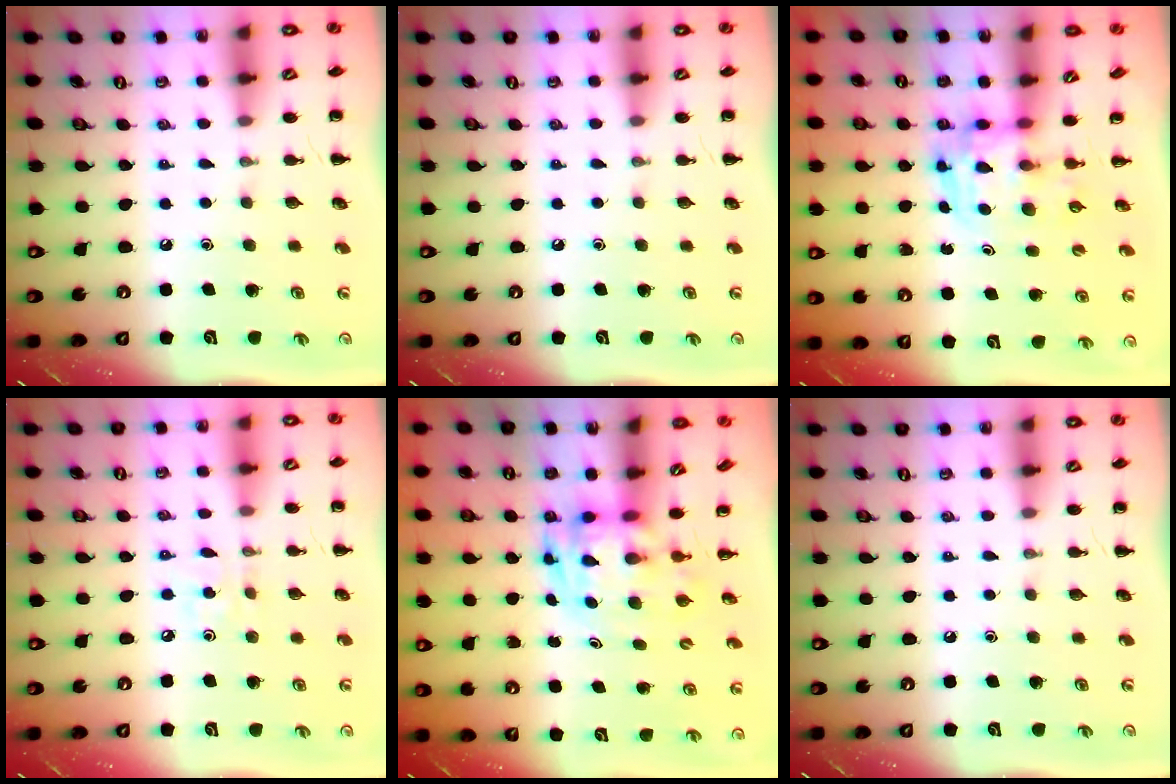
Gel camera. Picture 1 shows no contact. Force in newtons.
{"total": 0.0}
{"total": 3.6, "press": 3.6, "slide": 0.6}
{"total": 2.6, "press": 2.5, "slide": 0.8}
{"total": 3.5, "press": 3.4, "slide": 0.7}
{"total": 0.0}